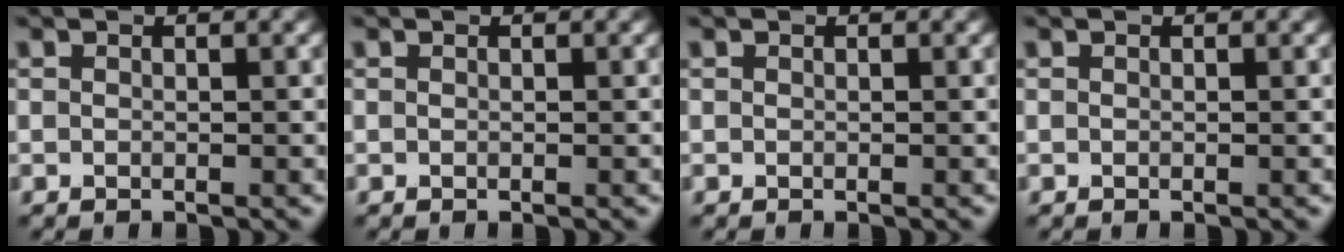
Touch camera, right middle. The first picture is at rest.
{"total": 0.0}
{"total": 0.0}
{"total": 0.0}